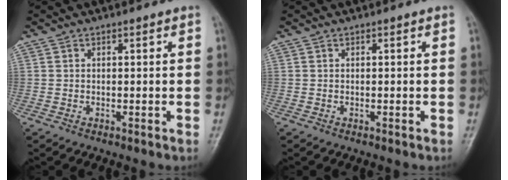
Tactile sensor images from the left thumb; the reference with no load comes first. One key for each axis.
{"total": 0.0}